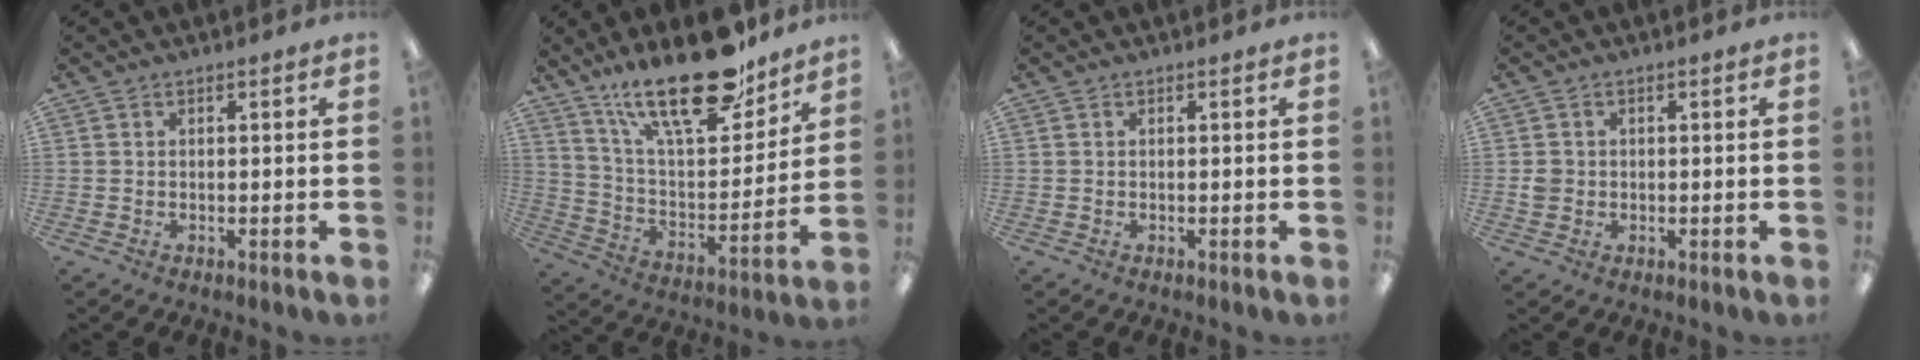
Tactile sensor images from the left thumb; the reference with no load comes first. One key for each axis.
{"total": 24.4, "fx": 17.2, "fy": 8.9, "fz": 14.8, "tx": -0.243, "ty": -0.098, "tz": 0.294}
{"total": 0.0}
{"total": 2.1, "fx": -0.1, "fy": 2.0, "fz": 0.5, "tx": -0.010, "ty": 0.003, "tz": -0.005}